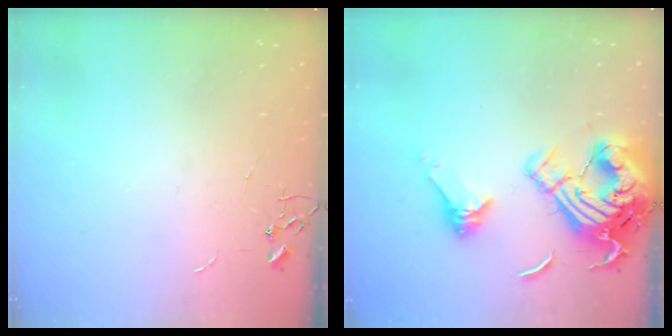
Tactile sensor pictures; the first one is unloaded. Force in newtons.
{"total": 24.6, "press": 24.5, "slide": 2.6}